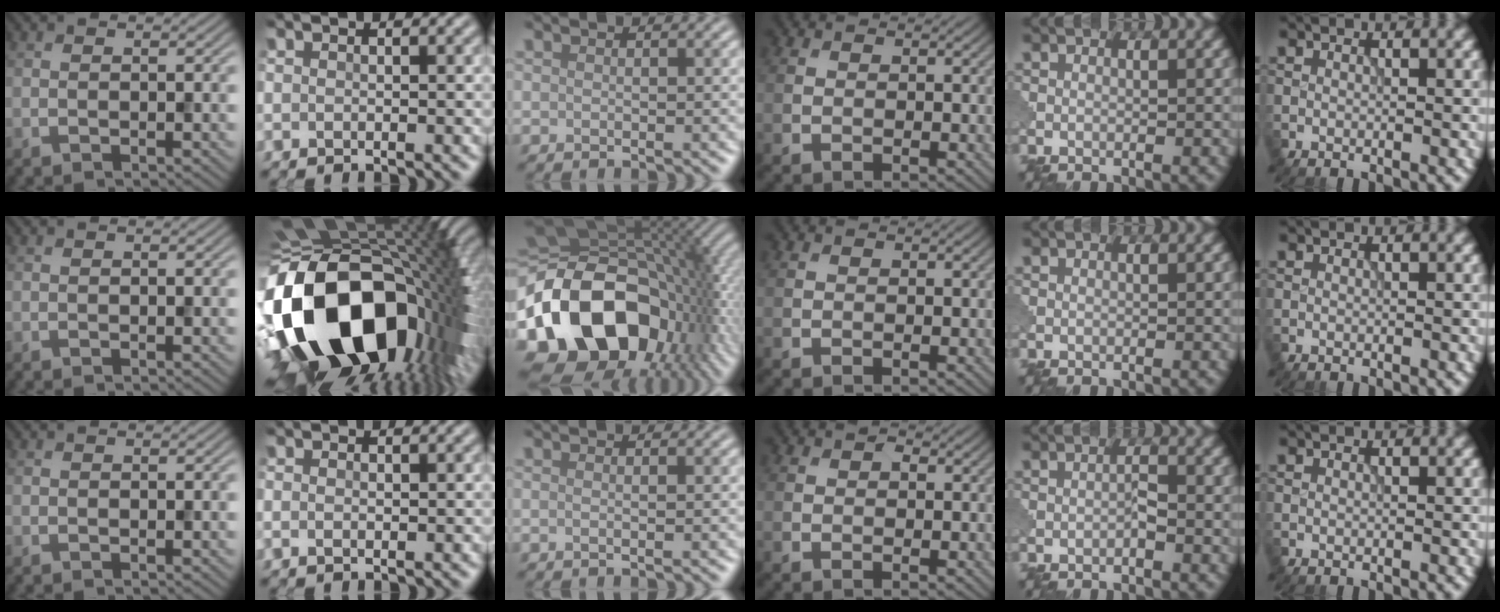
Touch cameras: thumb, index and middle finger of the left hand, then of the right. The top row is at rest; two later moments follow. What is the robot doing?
{"motion": "disassemble", "object": "puzzle pieces"}